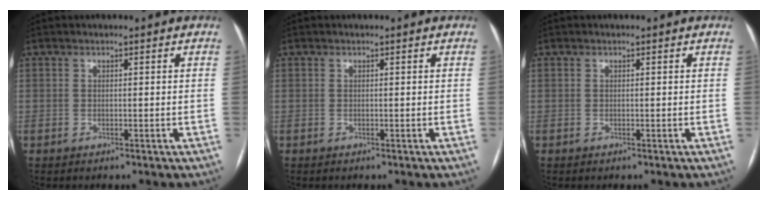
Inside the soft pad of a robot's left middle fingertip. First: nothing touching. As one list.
[{"total": 0.0}, {"total": 0.0}]